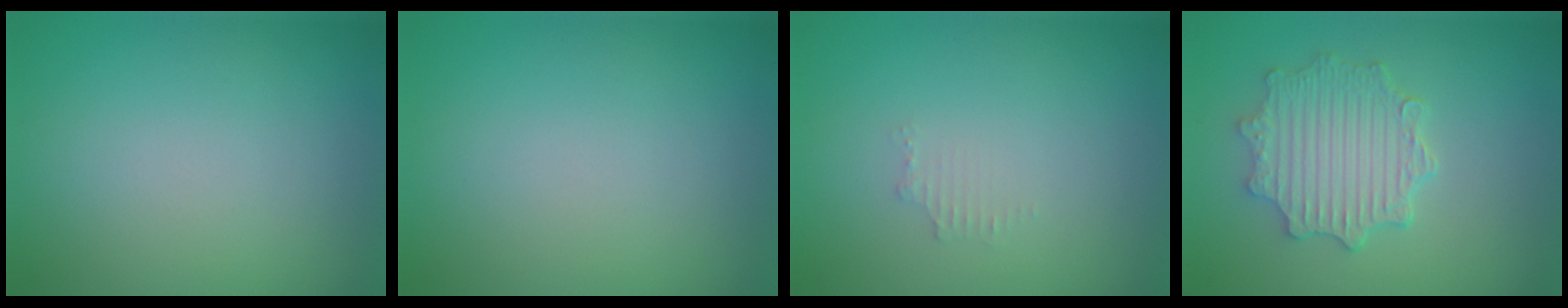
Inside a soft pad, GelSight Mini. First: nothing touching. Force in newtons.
{"total": 0.0}
{"total": 0.9, "press": 0.8, "slide": 0.1}
{"total": 4.8, "press": 4.0, "slide": 2.7}